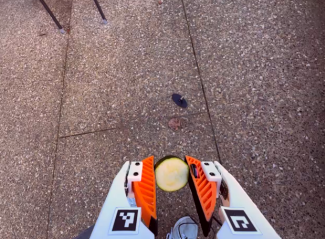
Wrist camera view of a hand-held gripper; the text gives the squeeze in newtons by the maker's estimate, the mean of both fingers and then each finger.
{"total": 10.8, "left": 10.8, "right": 10.8}